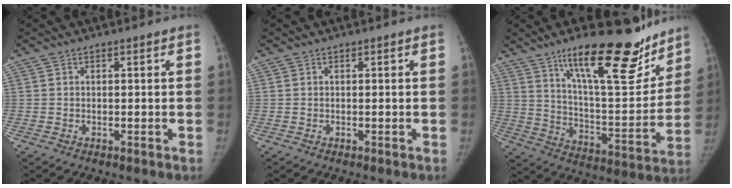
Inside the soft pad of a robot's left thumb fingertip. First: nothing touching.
{"total": 0.0}
{"total": 24.8, "force": [16.8, 7.4, 16.7], "torque": [-0.206, -0.088, 0.266]}